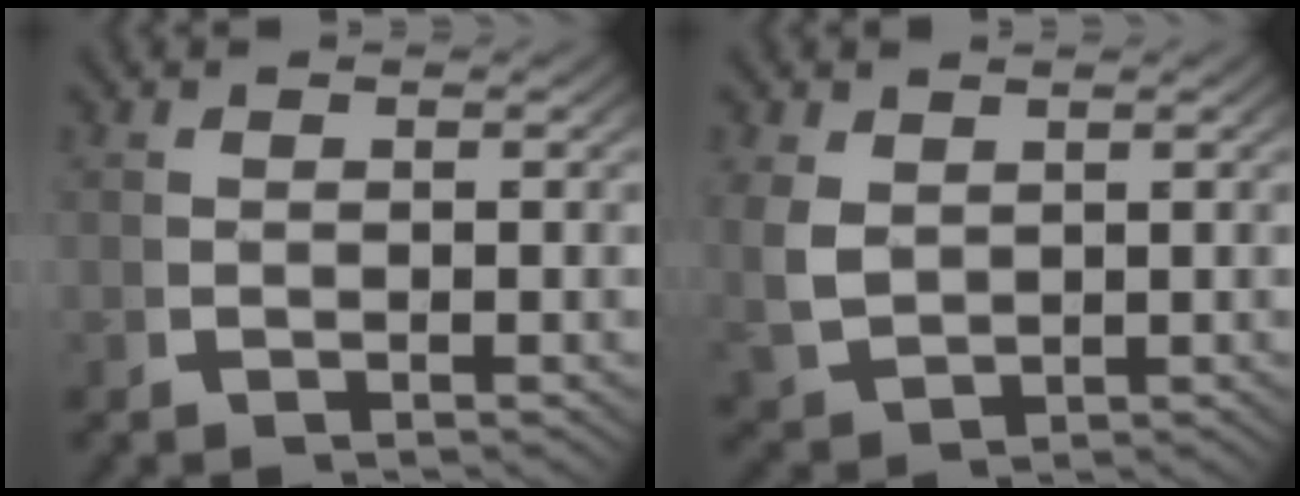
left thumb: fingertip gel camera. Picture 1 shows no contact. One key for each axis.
{"total": 3.9, "fx": 0.8, "fy": 3.0, "fz": 2.3, "tx": -0.070, "ty": -0.018, "tz": 0.036}